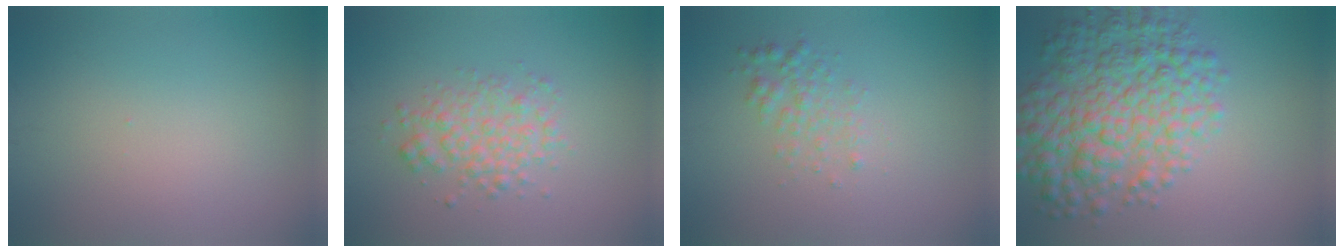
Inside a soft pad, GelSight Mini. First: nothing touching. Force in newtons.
{"total": 3.2, "press": 3.2, "slide": 0.1}
{"total": 2.0, "press": 2.0, "slide": 0.0}
{"total": 8.9, "press": 8.9, "slide": 0.2}